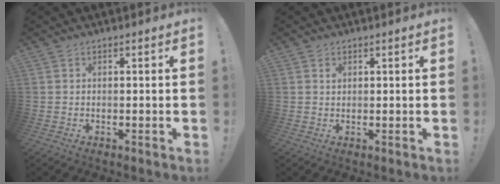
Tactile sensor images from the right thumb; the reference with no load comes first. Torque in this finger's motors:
{"motor_torque": [-0.08, 0.01, 0.05, 0.12, -0.03]}